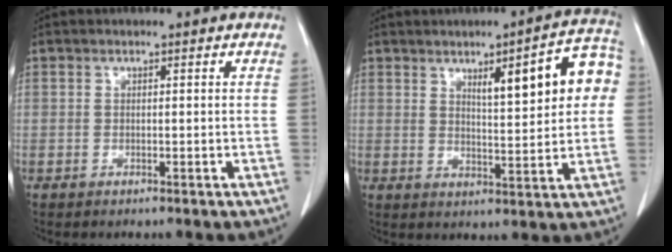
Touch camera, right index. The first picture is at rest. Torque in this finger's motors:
{"motor_torque": [0.39, 0.15, 0.22, 0.03]}